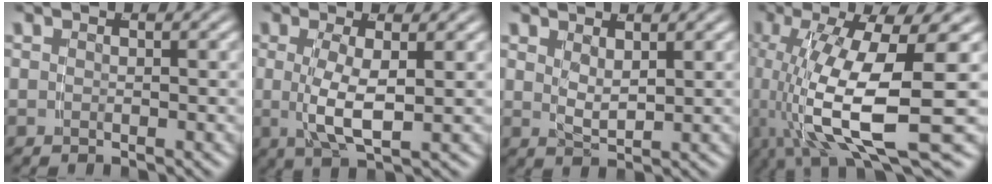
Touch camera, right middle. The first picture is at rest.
{"total": 4.1, "force": [-0.1, 0.9, 4.0], "torque": [-0.085, -0.011, 0.009]}
{"total": 1.9, "force": [1.1, 0.2, 1.5], "torque": [-0.026, -0.009, 0.028]}
{"total": 10.5, "force": [-2.8, 4.0, 9.3], "torque": [-0.176, -0.034, -0.022]}